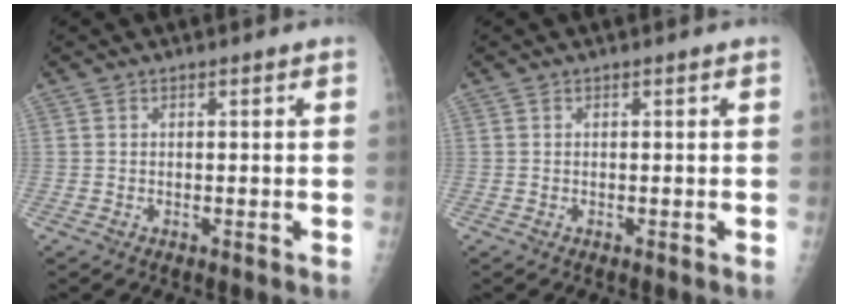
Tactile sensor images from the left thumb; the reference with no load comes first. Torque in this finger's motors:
{"motor_torque": [0.00, 0.00, -0.02, -0.02, 0.00]}